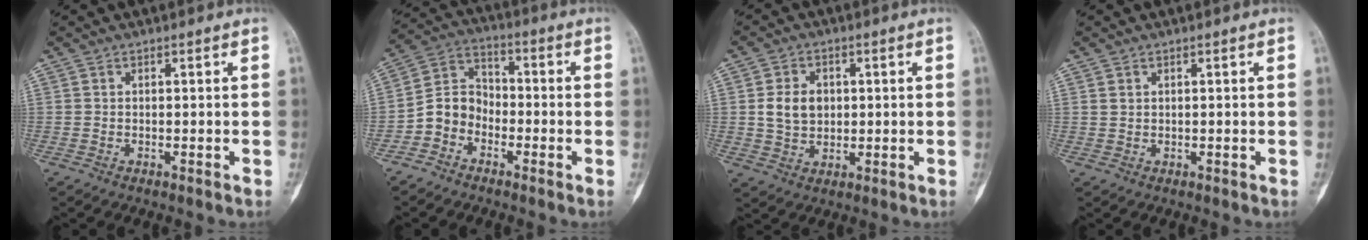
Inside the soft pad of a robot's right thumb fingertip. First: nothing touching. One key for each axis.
{"total": 7.3, "fx": -3.4, "fy": 5.9, "fz": 2.7, "tx": -0.029, "ty": 0.049, "tz": -0.078}
{"total": 6.8, "fx": 0.8, "fy": 5.2, "fz": 4.2, "tx": -0.059, "ty": -0.003, "tz": 0.017}
{"total": 0.9, "fx": 0.5, "fy": 0.7, "fz": 0.3, "tx": -0.001, "ty": -0.001, "tz": 0.010}